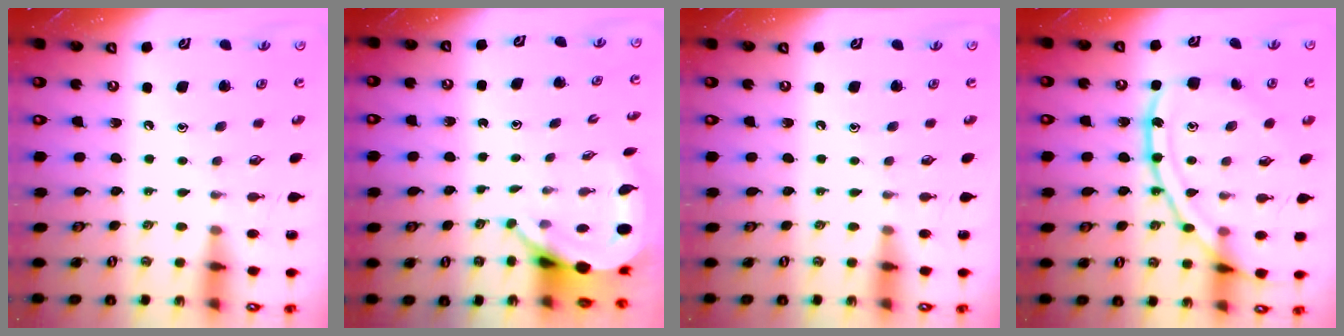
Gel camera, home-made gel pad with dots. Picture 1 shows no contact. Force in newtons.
{"total": 6.1, "press": 6.1, "slide": 1.0}
{"total": 0.0}
{"total": 15.3, "press": 15.3, "slide": 0.4}